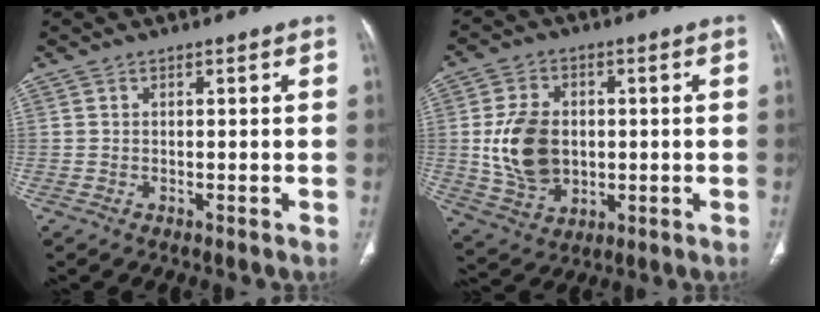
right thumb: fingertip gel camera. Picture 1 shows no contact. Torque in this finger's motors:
{"motor_torque": [1.00, 0.95, 0.86, -0.03, 0.25]}